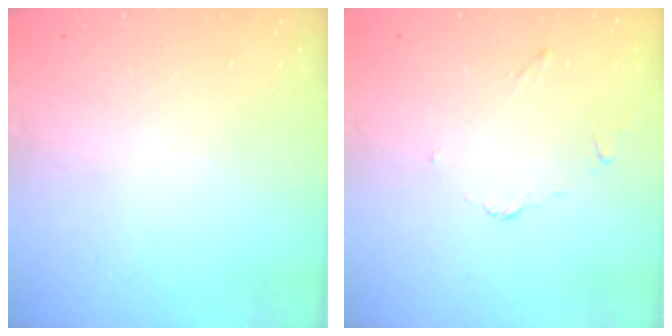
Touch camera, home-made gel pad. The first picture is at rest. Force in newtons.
{"total": 2.6, "press": 2.5, "slide": 0.6}